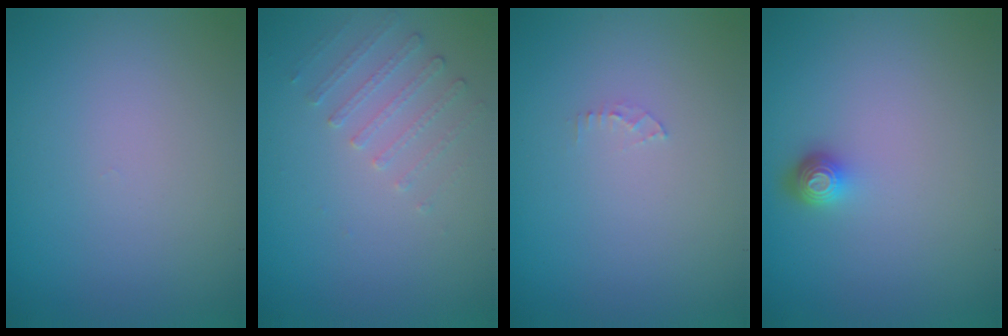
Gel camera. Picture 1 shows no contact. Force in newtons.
{"total": 1.5, "press": 1.0, "slide": 1.1}
{"total": 0.7, "press": 0.7, "slide": 0.1}
{"total": 1.6, "press": 1.3, "slide": 1.0}